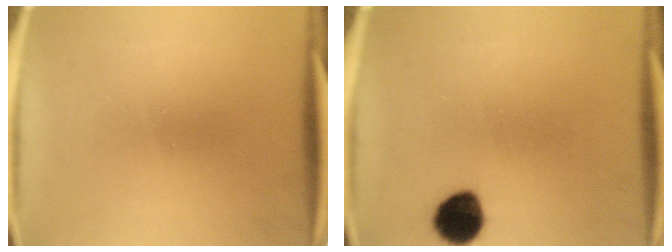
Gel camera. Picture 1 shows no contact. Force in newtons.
{"total": 8.6}